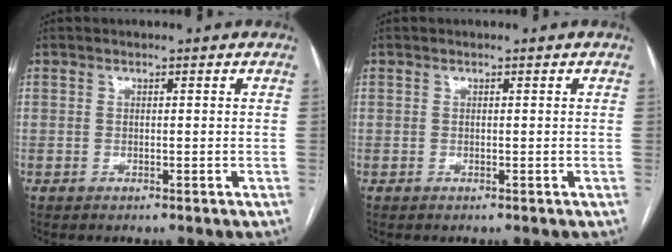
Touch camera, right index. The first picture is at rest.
{"total": 0.0}